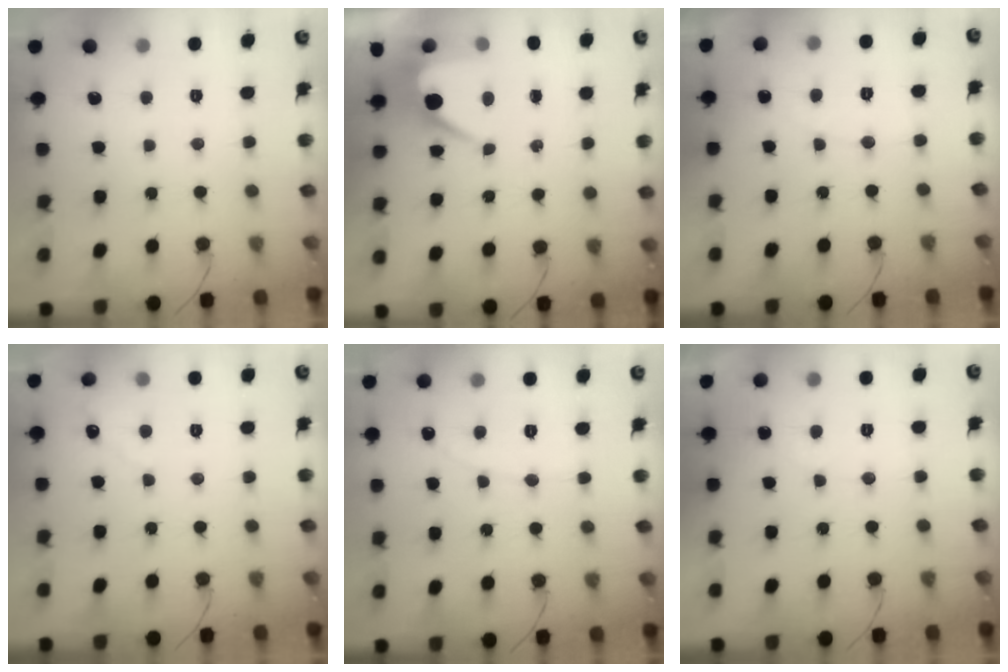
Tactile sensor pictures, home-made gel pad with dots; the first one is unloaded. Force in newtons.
{"total": 7.9, "press": 7.9, "slide": 0.4}
{"total": 2.6, "press": 2.6, "slide": 0.2}
{"total": 2.7, "press": 2.7, "slide": 0.3}
{"total": 2.9, "press": 2.9, "slide": 0.3}
{"total": 2.7, "press": 2.7, "slide": 0.1}